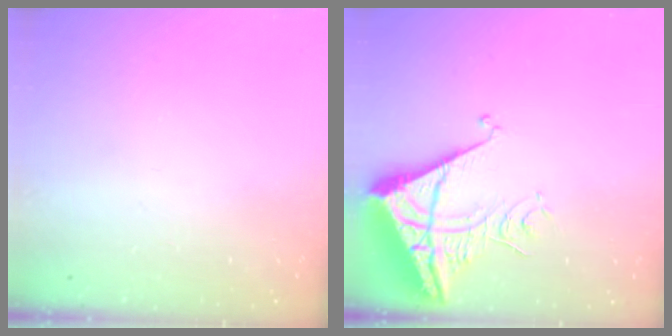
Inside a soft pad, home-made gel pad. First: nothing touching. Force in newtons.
{"total": 9.1, "press": 9.1, "slide": 1.0}